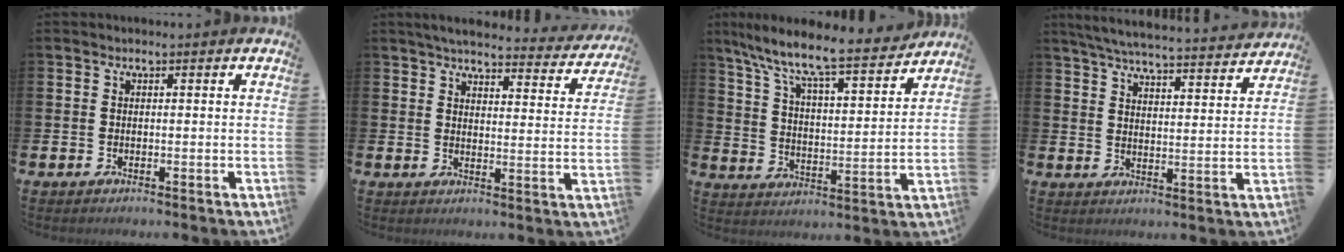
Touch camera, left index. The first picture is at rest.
{"total": 4.4, "force": [4.1, 0.7, 1.5], "torque": [-0.044, -0.026, 0.066]}
{"total": 8.8, "force": [8.0, 0.8, 3.6], "torque": [-0.102, -0.060, 0.130]}
{"total": 6.0, "force": [5.8, 0.3, 1.6], "torque": [-0.046, -0.046, 0.100]}